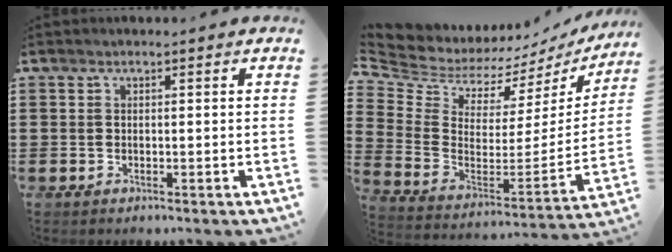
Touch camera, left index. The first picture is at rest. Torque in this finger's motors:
{"motor_torque": [2.14, 0.00, 0.29, -0.01]}